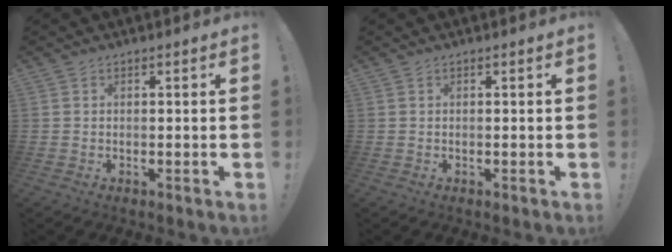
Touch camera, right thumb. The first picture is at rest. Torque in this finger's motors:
{"motor_torque": [0.10, -0.05, 0.61, 0.01, -0.06]}